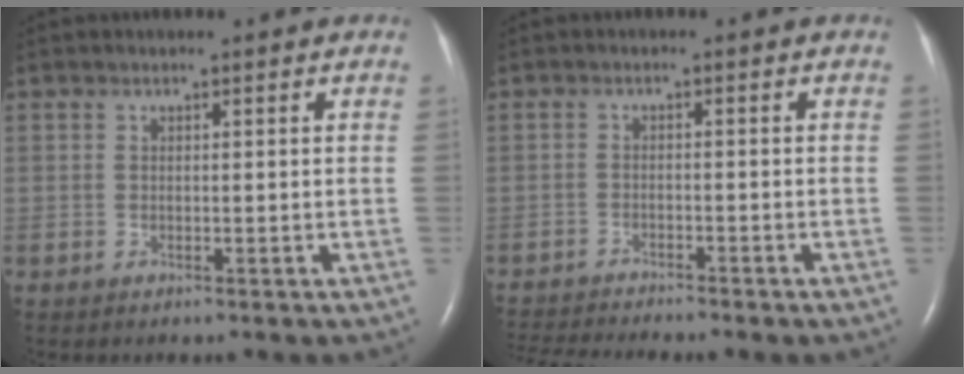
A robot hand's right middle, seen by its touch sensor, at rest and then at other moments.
{"total": 7.9, "force": [-7.4, -0.6, 2.9], "torque": [-0.039, -0.013, -0.116]}